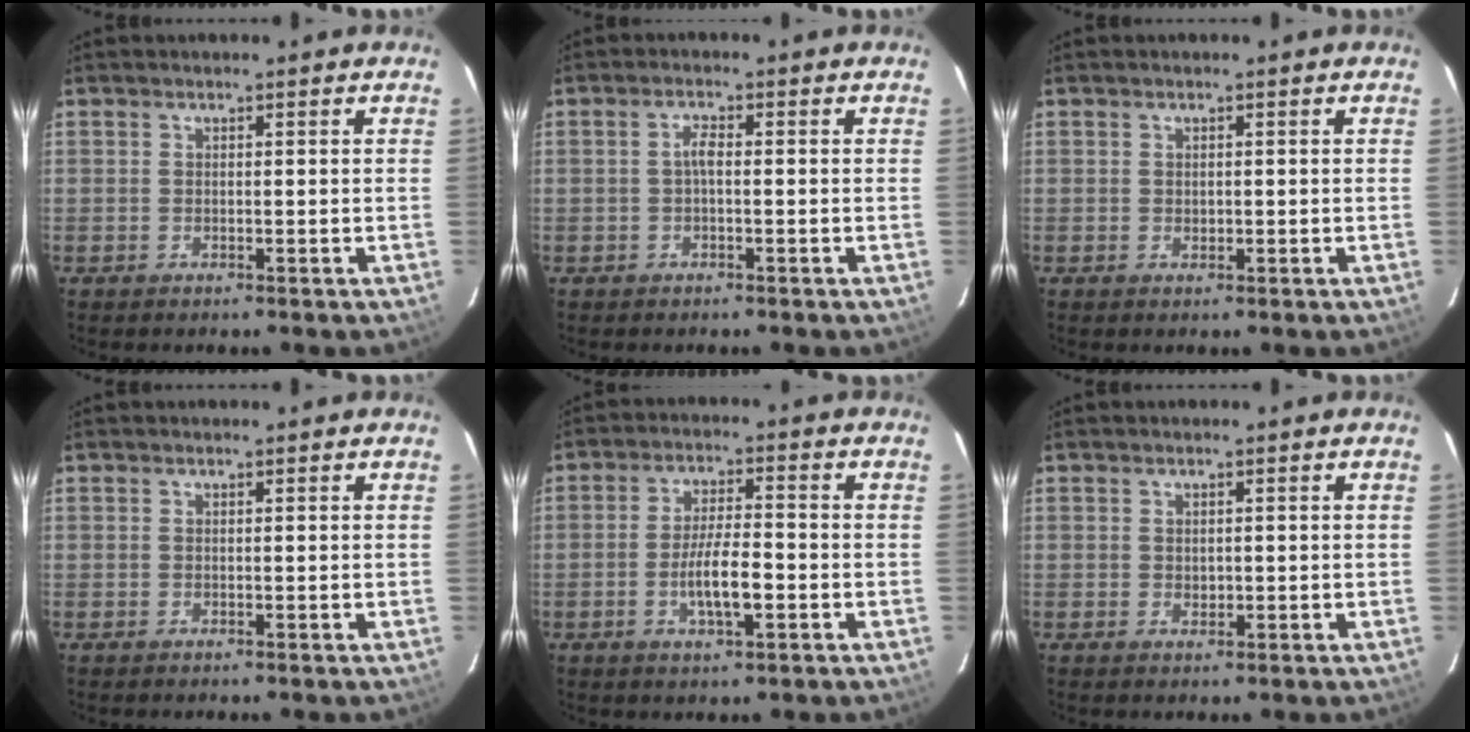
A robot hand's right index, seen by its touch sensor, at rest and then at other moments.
{"total": 1.8, "force": [-0.3, 0.6, 1.7], "torque": [-0.034, 0.008, -0.008]}
{"total": 0.8, "force": [0.0, 0.7, 0.4], "torque": [-0.005, 0.000, 0.002]}
{"total": 0.0}
{"total": 7.2, "force": [-2.4, 1.8, 6.6], "torque": [-0.127, -0.004, -0.040]}
{"total": 1.2, "force": [0.0, 1.0, 0.6], "torque": [-0.008, 0.000, 0.002]}